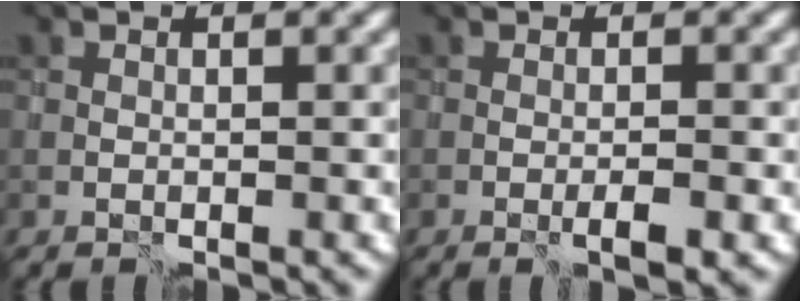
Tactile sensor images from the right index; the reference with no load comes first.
{"total": 1.5, "force": [-0.8, -0.5, 1.2], "torque": [-0.017, -0.001, -0.013]}